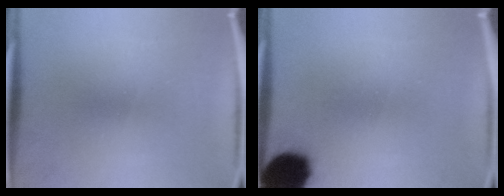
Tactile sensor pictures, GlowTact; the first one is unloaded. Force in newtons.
{"total": 15.4}